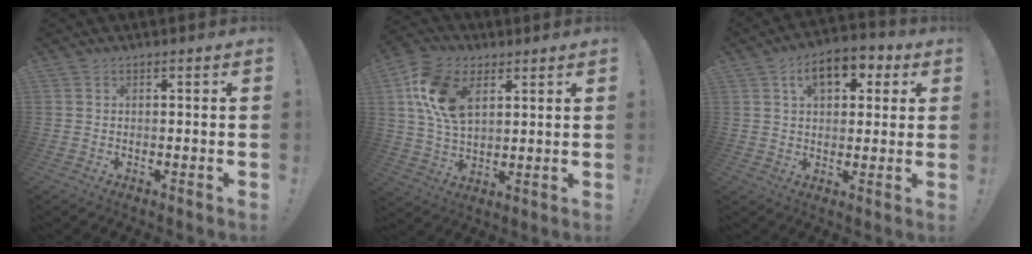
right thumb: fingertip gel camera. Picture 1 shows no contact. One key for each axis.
{"total": 15.5, "fx": 6.1, "fy": 9.6, "fz": 10.5, "tx": -0.200, "ty": -0.009, "tz": 0.115}
{"total": 10.7, "fx": 4.6, "fy": 6.4, "fz": 7.2, "tx": -0.101, "ty": -0.006, "tz": 0.081}